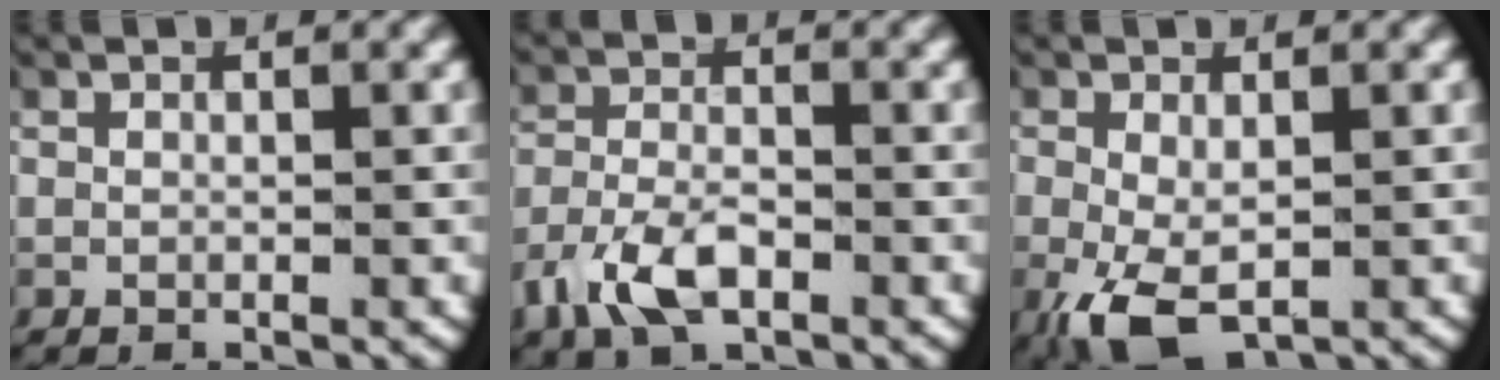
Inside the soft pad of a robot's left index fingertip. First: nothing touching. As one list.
[{"total": 5.1, "force": [-2.7, 2.8, 3.3], "torque": [-0.079, -0.020, -0.038]}, {"total": 5.4, "force": [-2.5, 3.0, 3.7], "torque": [-0.101, -0.041, -0.017]}]